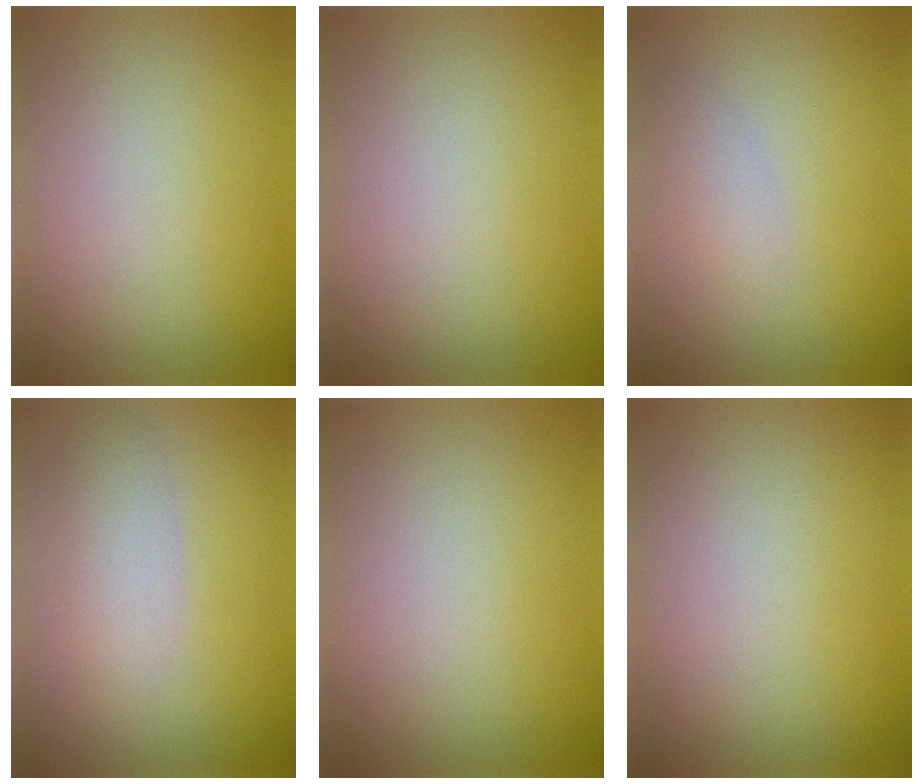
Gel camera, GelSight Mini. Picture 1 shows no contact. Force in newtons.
{"total": 0.0}
{"total": 1.5, "press": 1.5, "slide": 0.1}
{"total": 2.7, "press": 2.7, "slide": 0.2}
{"total": 0.0}
{"total": 0.0}